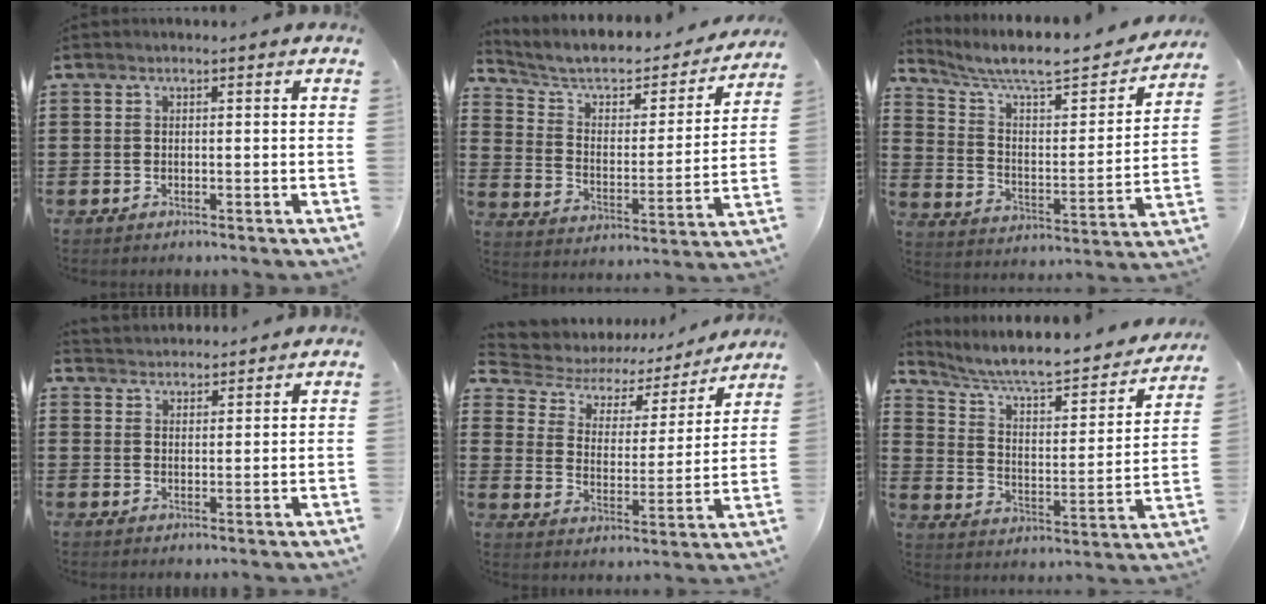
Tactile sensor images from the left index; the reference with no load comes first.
{"total": 5.7, "force": [4.4, 2.7, 2.6], "torque": [-0.075, -0.026, 0.069]}
{"total": 8.0, "force": [7.0, 0.9, 3.7], "torque": [-0.102, -0.045, 0.116]}
{"total": 2.7, "force": [2.7, 0.3, -0.5], "torque": [0.002, -0.005, 0.051]}
{"total": 4.6, "force": [3.3, 2.7, 1.6], "torque": [-0.056, -0.021, 0.048]}
{"total": 7.0, "force": [6.1, 1.0, 3.2], "torque": [-0.082, -0.049, 0.099]}